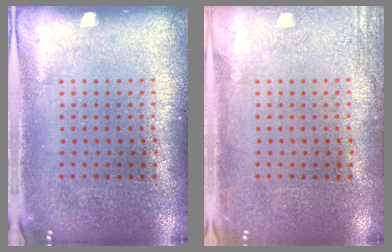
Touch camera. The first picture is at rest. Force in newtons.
{"total": 1.8, "press": 1.8, "slide": 0.2}